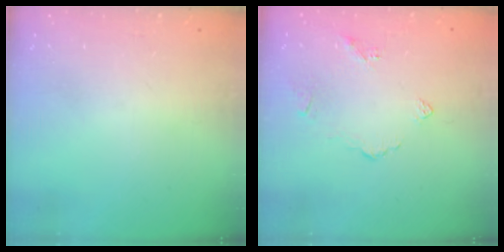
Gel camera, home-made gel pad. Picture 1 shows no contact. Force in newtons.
{"total": 3.3, "press": 3.2, "slide": 0.7}